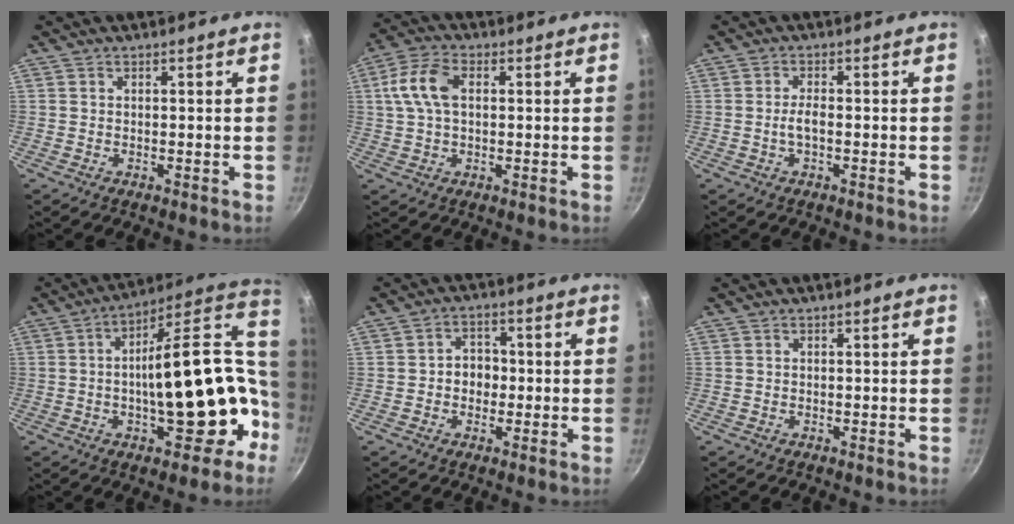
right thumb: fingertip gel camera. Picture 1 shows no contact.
{"total": 8.7, "force": [1.6, 5.0, 6.9], "torque": [-0.142, 0.020, 0.022]}
{"total": 2.4, "force": [-0.6, 0.9, 2.2], "torque": [-0.044, 0.011, -0.013]}
{"total": 25.2, "force": [-2.0, 11.8, 22.2], "torque": [-0.280, 0.048, -0.016]}
{"total": 4.9, "force": [-0.5, 4.0, 2.7], "torque": [-0.008, 0.012, -0.012]}
{"total": 0.0}